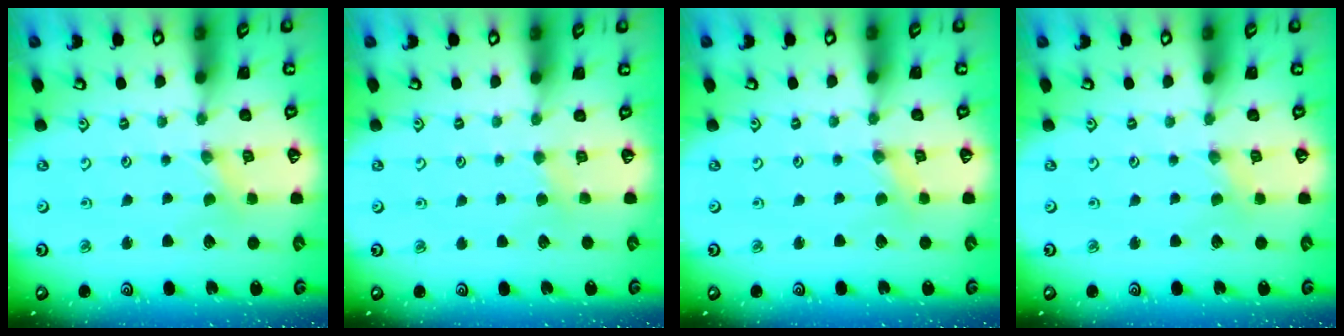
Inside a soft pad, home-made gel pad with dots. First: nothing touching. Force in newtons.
{"total": 2.2, "press": 2.2, "slide": 0.4}
{"total": 0.0}
{"total": 0.0}